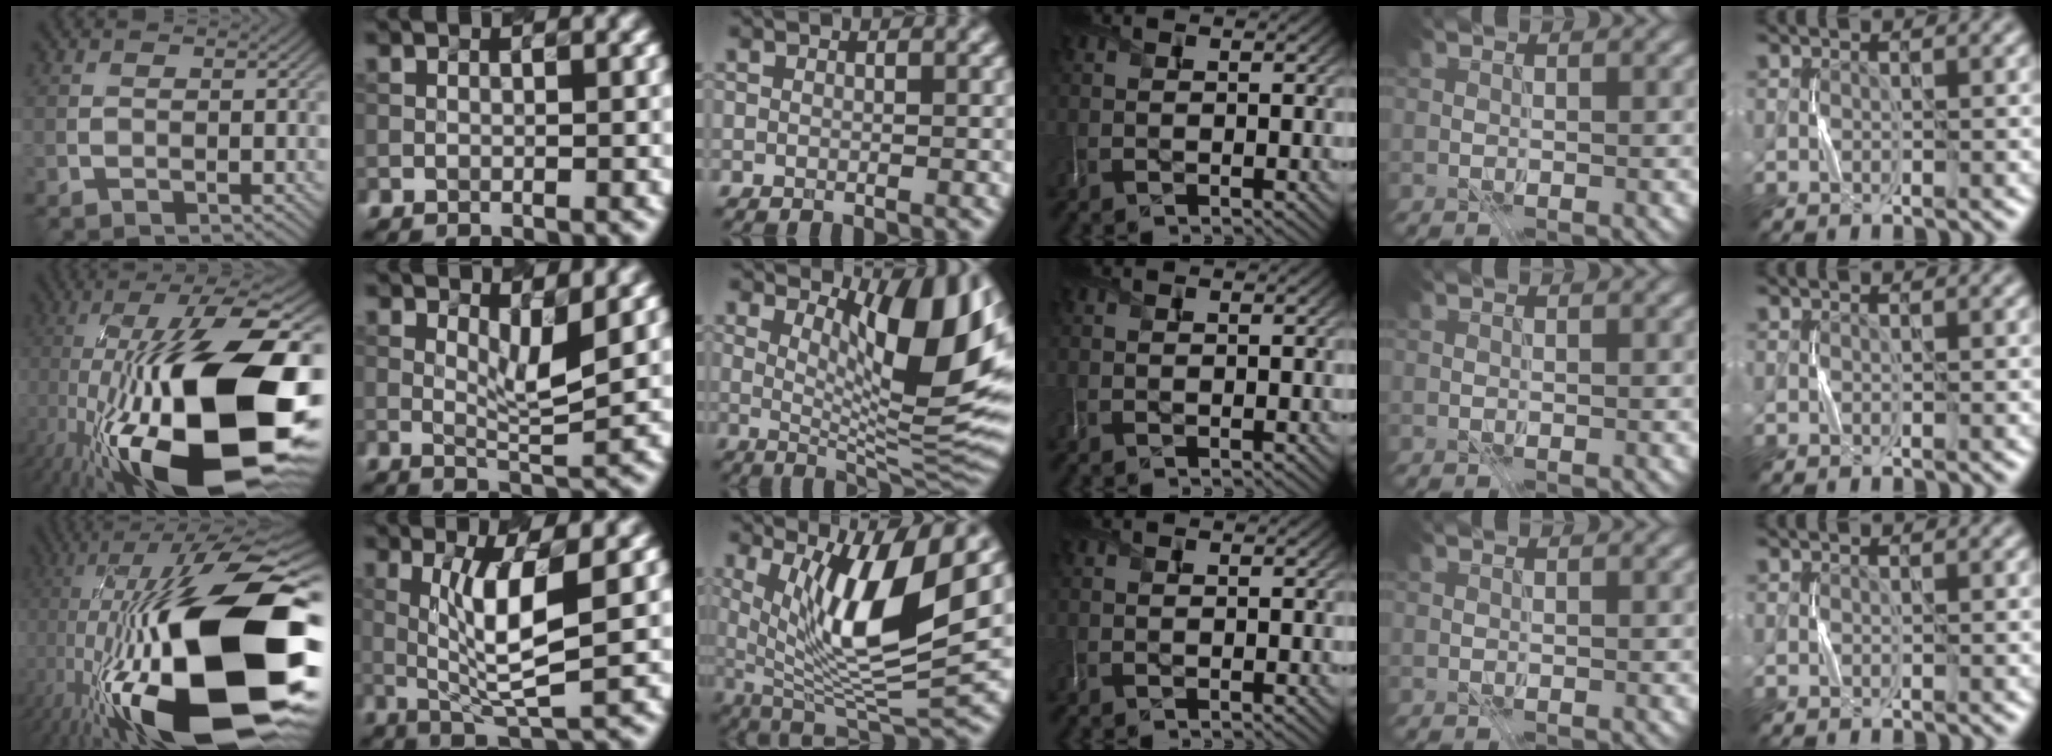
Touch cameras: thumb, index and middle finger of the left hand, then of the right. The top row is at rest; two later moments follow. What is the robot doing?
{"motion": "press", "object": "grip strengthener"}